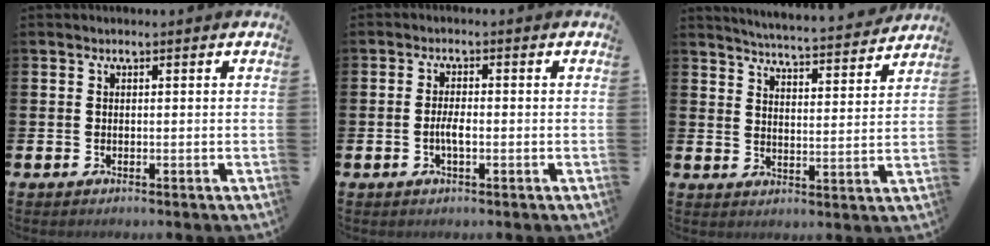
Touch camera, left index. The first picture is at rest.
{"total": 2.3, "force": [-0.6, 0.7, 2.1], "torque": [-0.036, 0.002, -0.011]}
{"total": 5.2, "force": [5.1, -0.2, 0.8], "torque": [-0.032, -0.043, 0.086]}